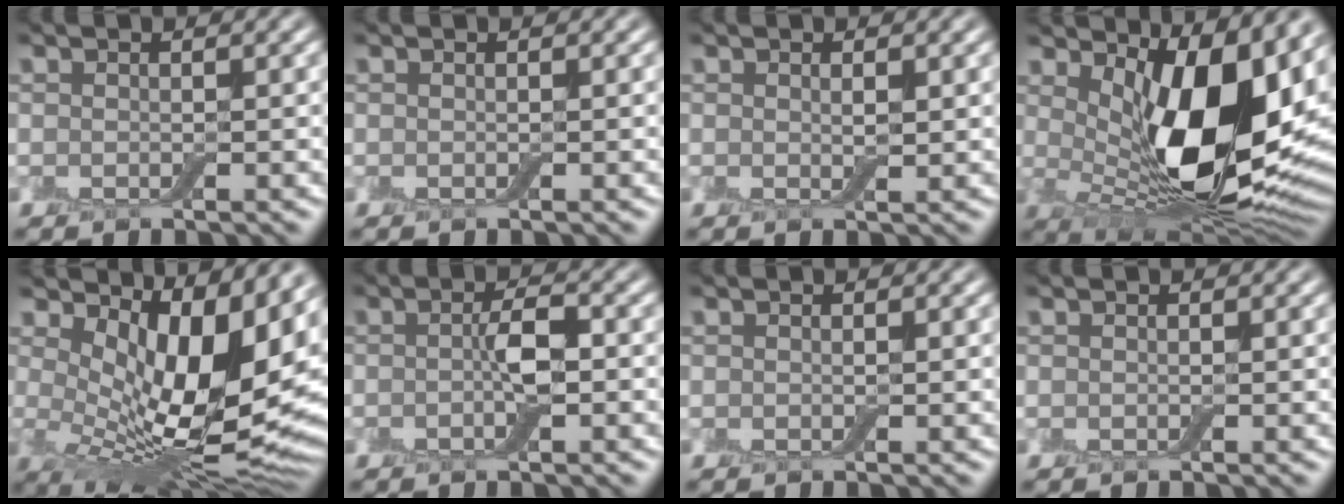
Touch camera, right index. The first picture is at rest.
{"total": 0.0}
{"total": 0.8, "force": [0.3, 0.2, 0.7], "torque": [-0.011, -0.003, 0.006]}
{"total": 12.6, "force": [2.3, 6.1, 10.8], "torque": [-0.153, -0.032, 0.052]}
{"total": 12.0, "force": [3.1, 5.6, 10.2], "torque": [-0.144, -0.025, 0.065]}
{"total": 2.5, "force": [-0.5, 0.7, 2.3], "torque": [-0.044, 0.000, -0.012]}
{"total": 0.0}
{"total": 0.0}